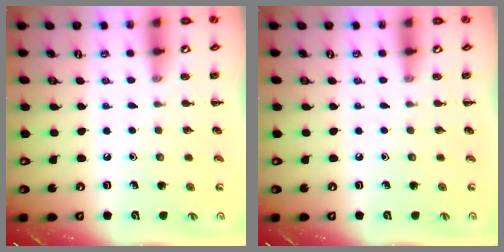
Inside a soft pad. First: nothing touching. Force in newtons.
{"total": 0.0}